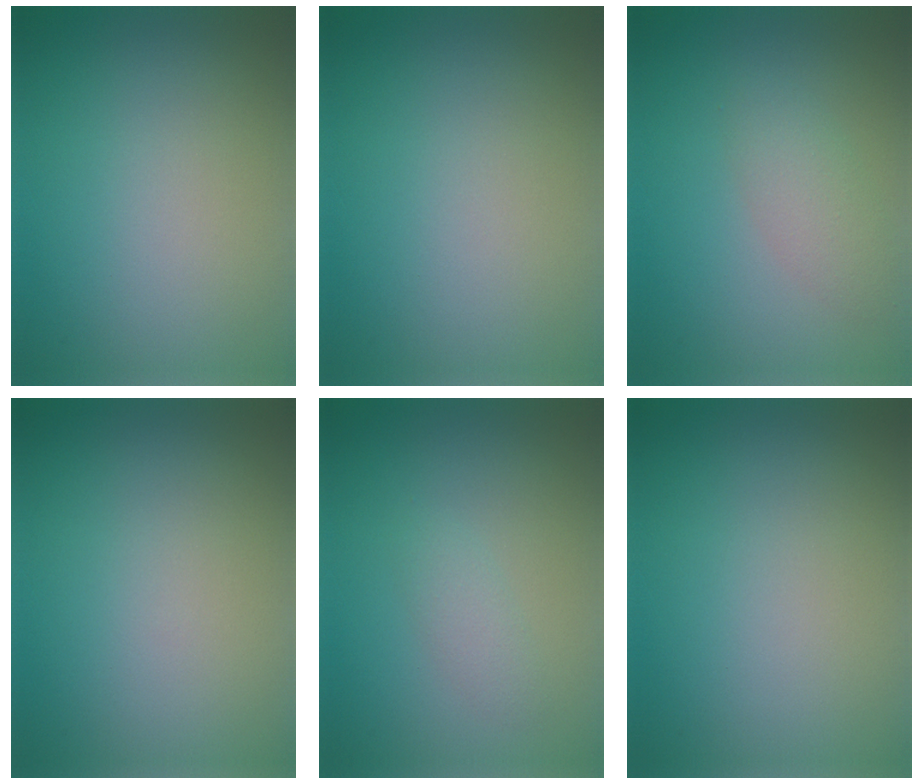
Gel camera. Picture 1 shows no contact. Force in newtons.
{"total": 0.0}
{"total": 2.3, "press": 2.3, "slide": 0.1}
{"total": 0.0}
{"total": 1.3, "press": 1.3, "slide": 0.1}
{"total": 0.0}